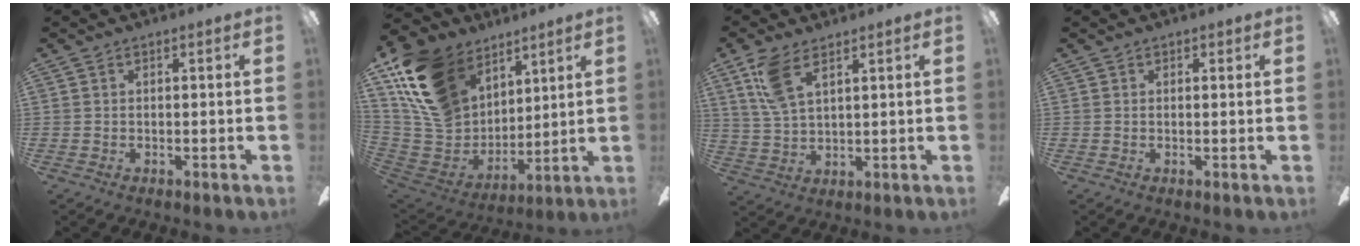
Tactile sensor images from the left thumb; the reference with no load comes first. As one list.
[{"total": 20.0, "force": [11.2, 13.7, 9.3], "torque": [-0.221, -0.047, 0.214]}, {"total": 8.7, "force": [5.2, 3.8, 5.9], "torque": [-0.133, -0.006, 0.097]}, {"total": 0.8, "force": [0.5, 0.6, 0.2], "torque": [0.005, 0.000, 0.007]}]